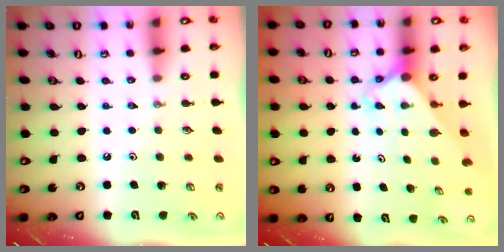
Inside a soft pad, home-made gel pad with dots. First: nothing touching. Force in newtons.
{"total": 2.5, "press": 2.5, "slide": 0.2}